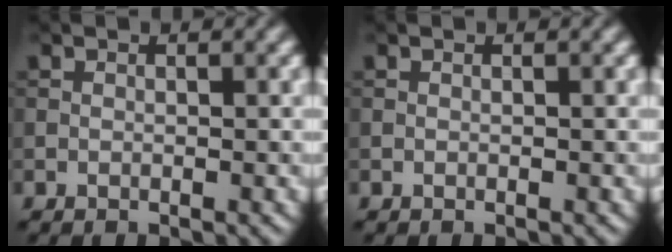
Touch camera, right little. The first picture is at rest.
{"total": 0.0}